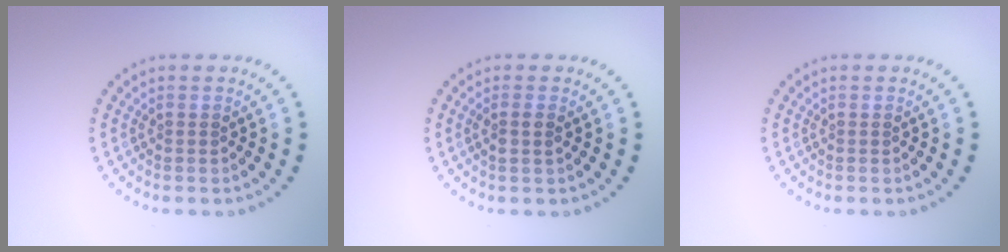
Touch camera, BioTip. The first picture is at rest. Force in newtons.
{"total": 1.2, "press": 1.0, "slide": 0.5}
{"total": 0.0}